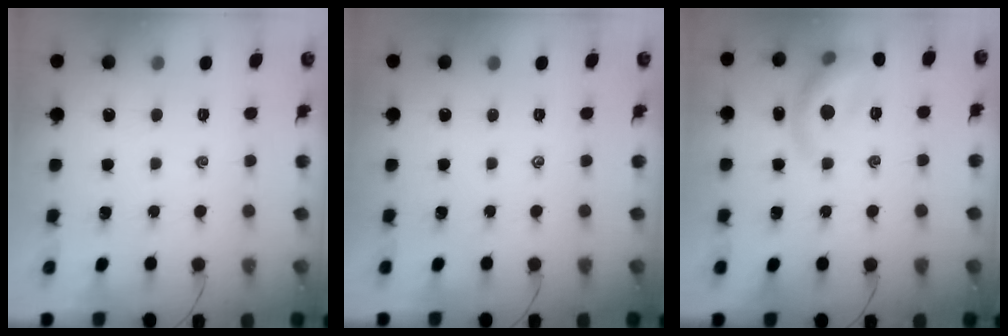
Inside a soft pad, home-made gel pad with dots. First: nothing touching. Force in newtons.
{"total": 0.0}
{"total": 12.5, "press": 12.4, "slide": 1.0}